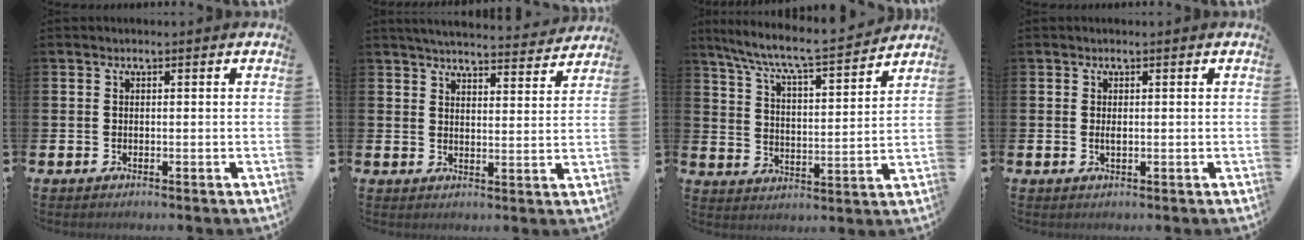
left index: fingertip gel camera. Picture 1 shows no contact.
{"total": 5.0, "force": [4.9, 0.4, 0.8], "torque": [-0.019, -0.039, 0.084]}
{"total": 7.7, "force": [7.1, 0.4, 3.0], "torque": [-0.088, -0.055, 0.118]}
{"total": 0.9, "force": [0.1, 0.3, 0.8], "torque": [-0.012, 0.001, 0.000]}